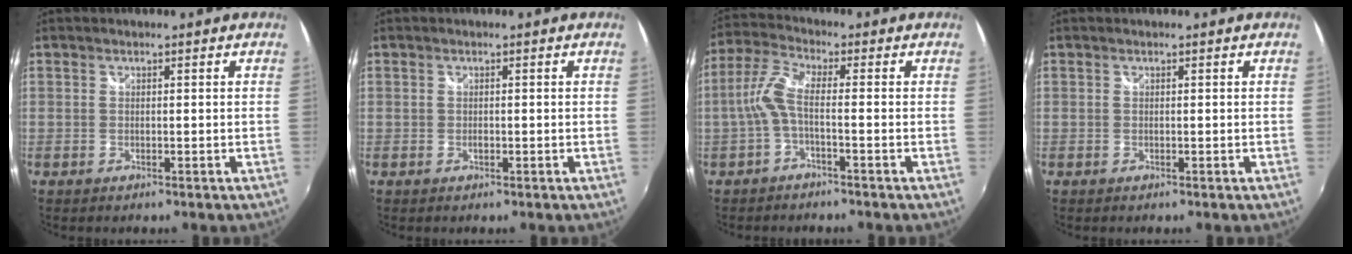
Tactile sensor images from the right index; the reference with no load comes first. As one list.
[{"total": 0.0}, {"total": 5.3, "force": [-1.5, 0.9, 5.0], "torque": [-0.122, 0.010, -0.031]}, {"total": 0.0}]